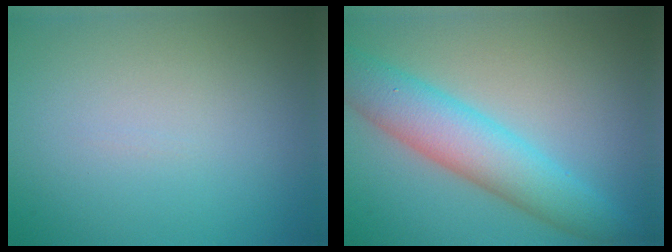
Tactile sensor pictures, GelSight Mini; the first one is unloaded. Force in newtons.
{"total": 6.4, "press": 6.4, "slide": 0.2}